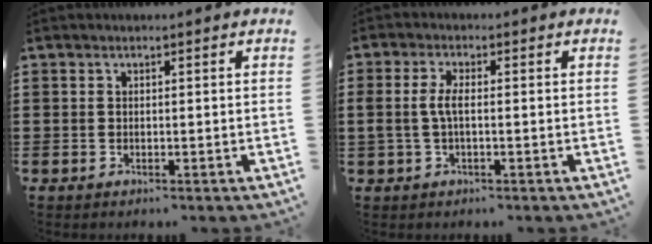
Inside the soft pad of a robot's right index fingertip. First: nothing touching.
{"total": 3.3, "force": [-0.4, 1.1, 3.1], "torque": [-0.079, -0.005, -0.016]}